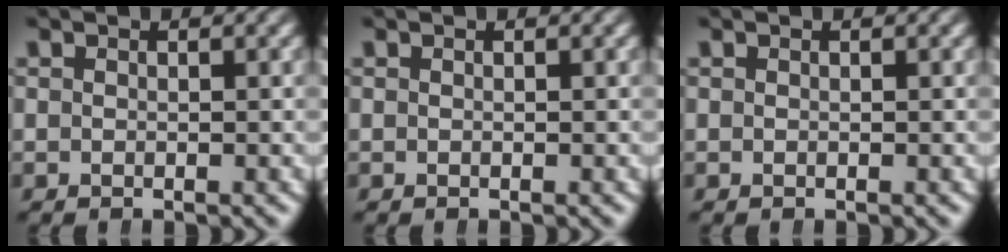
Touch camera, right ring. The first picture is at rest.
{"total": 0.0}
{"total": 0.0}